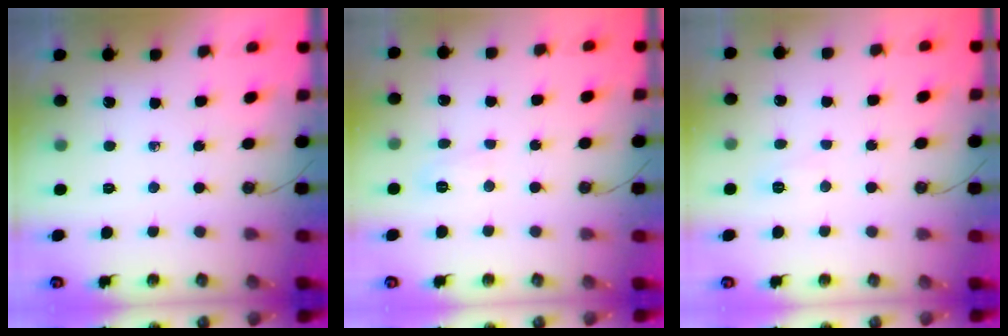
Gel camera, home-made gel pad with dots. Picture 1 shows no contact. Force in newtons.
{"total": 4.6, "press": 4.4, "slide": 1.3}
{"total": 5.5, "press": 5.4, "slide": 0.8}